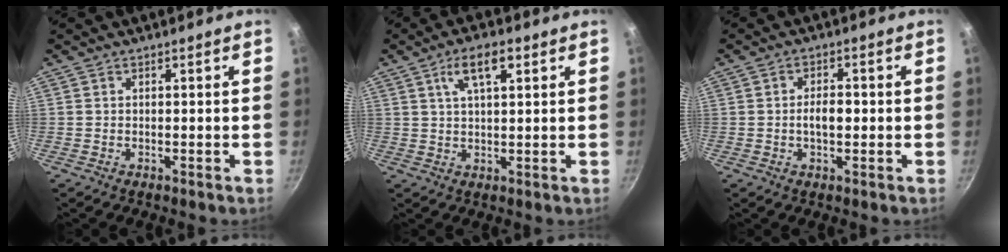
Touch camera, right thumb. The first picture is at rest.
{"total": 7.0, "force": [3.0, 2.7, 5.7], "torque": [-0.094, 0.002, 0.053]}
{"total": 3.9, "force": [-0.3, 2.1, 3.3], "torque": [-0.043, 0.012, -0.006]}